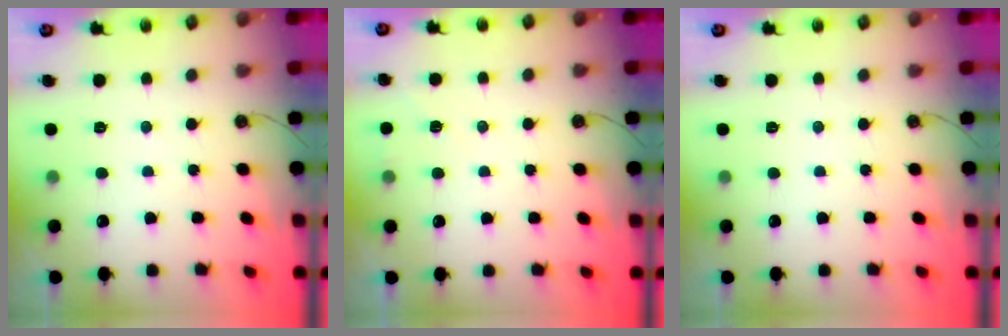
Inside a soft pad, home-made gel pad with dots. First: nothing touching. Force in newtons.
{"total": 3.9, "press": 3.4, "slide": 1.9}
{"total": 0.0}